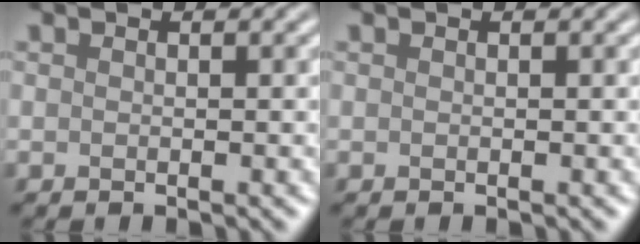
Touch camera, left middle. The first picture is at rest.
{"total": 0.0}